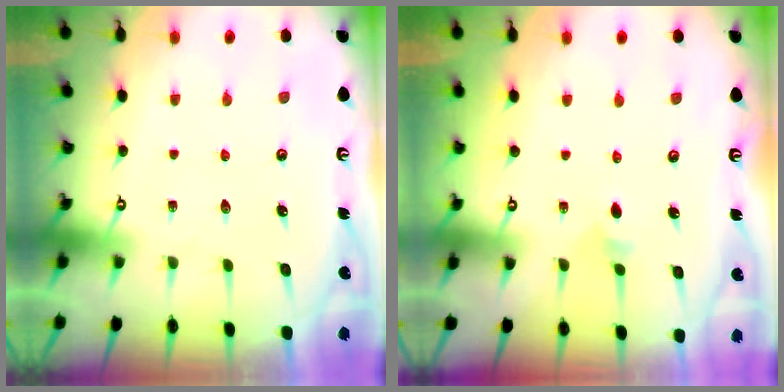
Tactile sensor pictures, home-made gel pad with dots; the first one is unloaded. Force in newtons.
{"total": 3.1, "press": 3.1, "slide": 0.6}